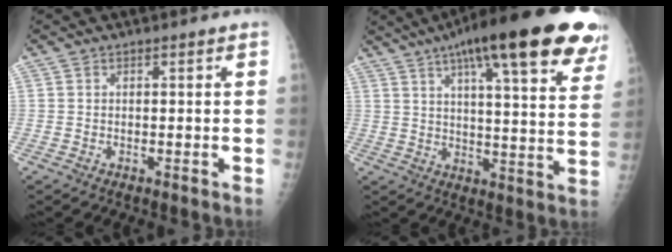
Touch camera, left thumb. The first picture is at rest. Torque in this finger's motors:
{"motor_torque": [0.28, 0.26, 1.60, -1.17, 0.16]}